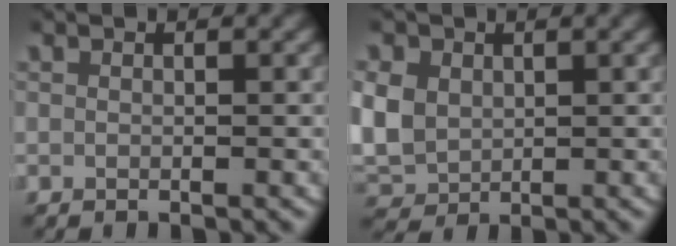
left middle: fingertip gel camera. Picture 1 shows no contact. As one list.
[{"total": 6.0, "force": [0.6, 5.3, 2.8], "torque": [-0.088, -0.014, 0.022]}]